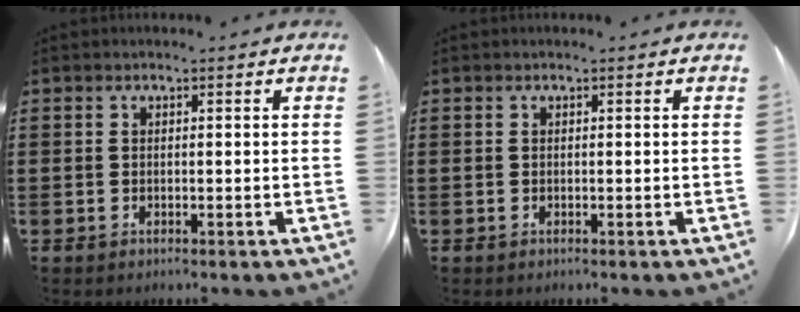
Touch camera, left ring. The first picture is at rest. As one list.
[{"total": 0.0}]